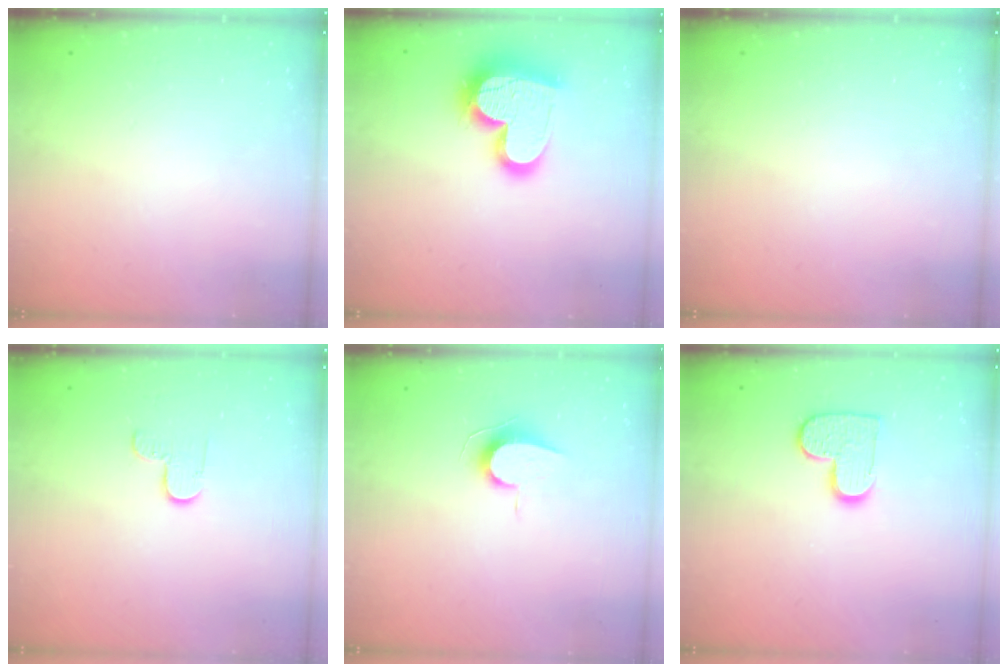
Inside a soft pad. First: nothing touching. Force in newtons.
{"total": 18.7, "press": 18.6, "slide": 1.4}
{"total": 0.0}
{"total": 3.8, "press": 3.8, "slide": 0.4}
{"total": 7.0, "press": 7.0, "slide": 0.7}
{"total": 10.4, "press": 10.4, "slide": 0.6}